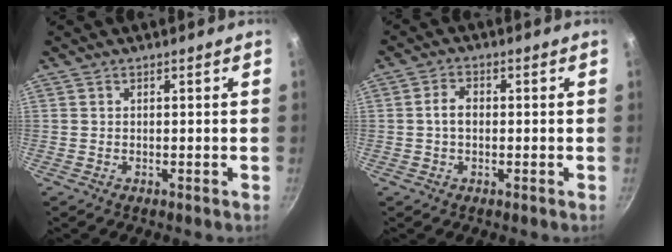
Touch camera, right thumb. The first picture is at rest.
{"total": 3.4, "force": [-0.2, 2.3, 2.4], "torque": [-0.041, 0.012, -0.008]}